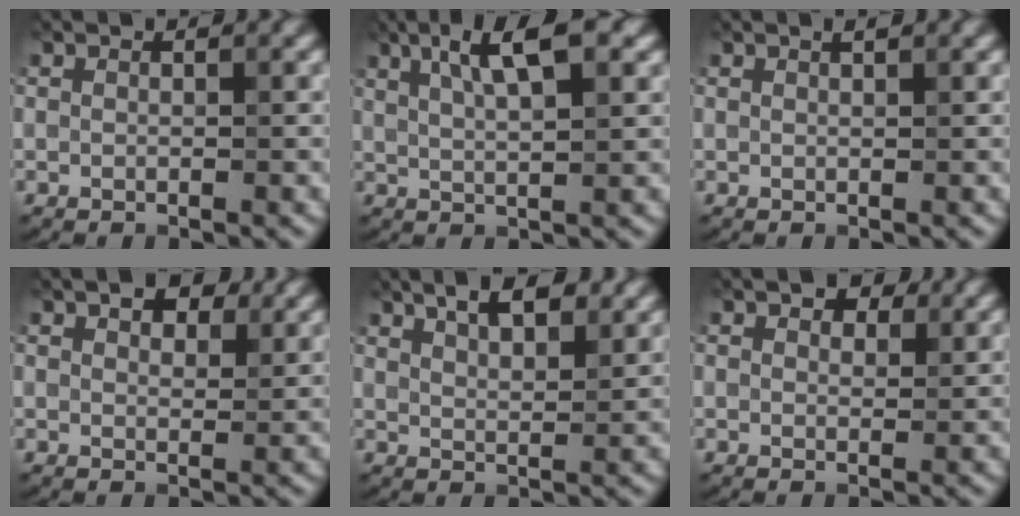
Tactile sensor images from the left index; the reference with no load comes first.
{"total": 5.9, "force": [2.6, 1.4, 5.0], "torque": [-0.083, 0.013, 0.040]}
{"total": 0.9, "force": [0.5, 0.2, 0.7], "torque": [-0.007, 0.000, 0.003]}
{"total": 4.2, "force": [2.9, 2.0, 2.3], "torque": [-0.028, 0.006, 0.036]}
{"total": 6.0, "force": [3.9, 2.3, 4.0], "torque": [-0.053, 0.023, 0.047]}
{"total": 3.3, "force": [2.3, 1.7, 1.6], "torque": [-0.022, 0.002, 0.031]}